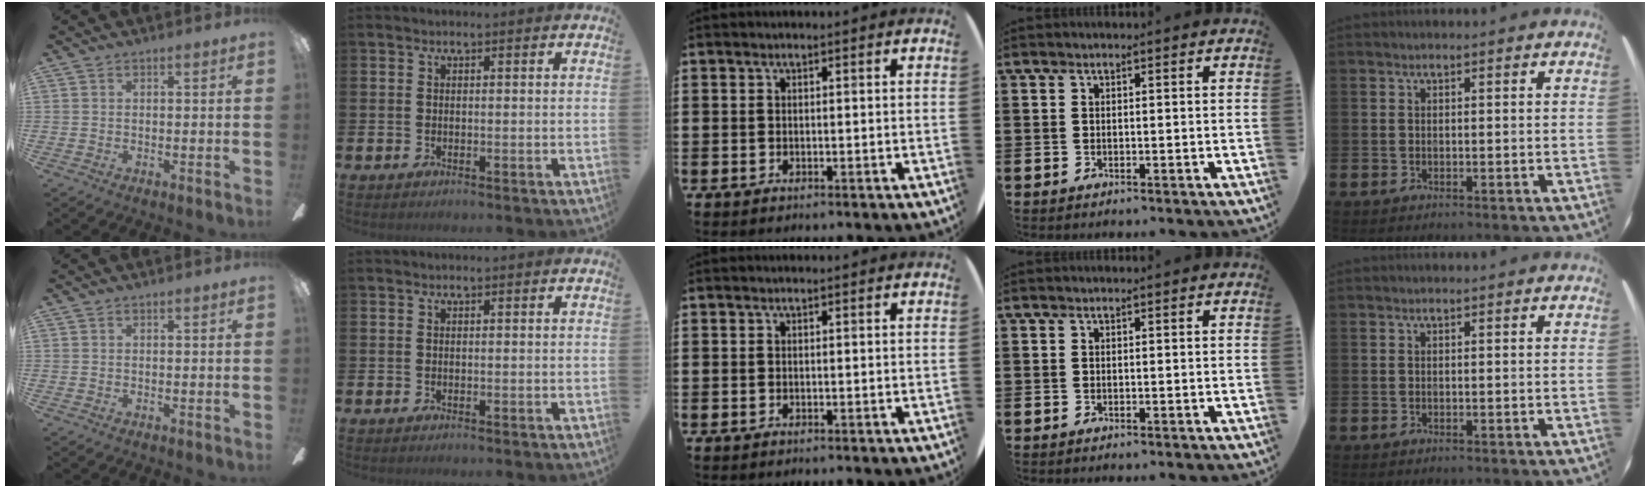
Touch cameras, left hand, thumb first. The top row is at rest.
{}